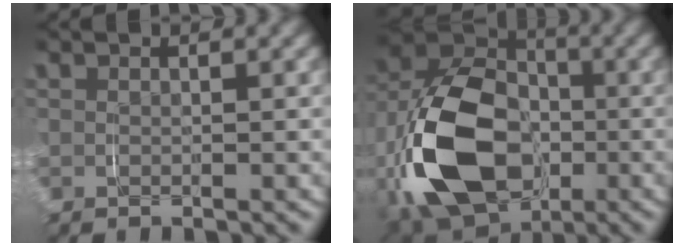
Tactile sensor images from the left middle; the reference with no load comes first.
{"total": 14.7, "force": [-2.7, 10.0, 10.5], "torque": [-0.207, -0.017, -0.044]}